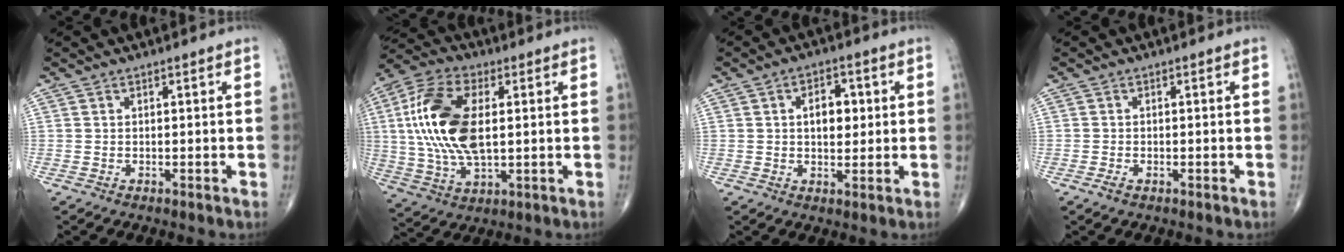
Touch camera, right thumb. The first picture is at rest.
{"total": 18.4, "force": [2.2, 9.3, 15.7], "torque": [-0.329, 0.003, 0.039]}
{"total": 6.5, "force": [1.1, 3.9, 5.1], "torque": [-0.056, 0.003, 0.014]}
{"total": 1.2, "force": [-0.7, 0.6, 0.8], "torque": [-0.023, 0.001, -0.013]}